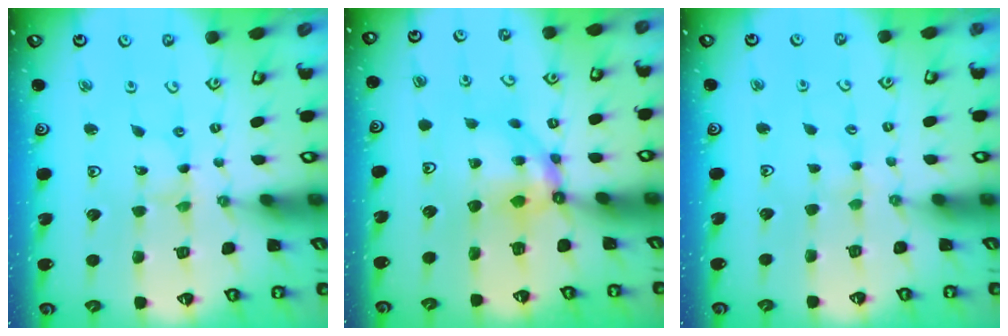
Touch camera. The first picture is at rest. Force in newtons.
{"total": 7.3, "press": 7.3, "slide": 0.5}
{"total": 0.6, "press": 0.6, "slide": 0.2}